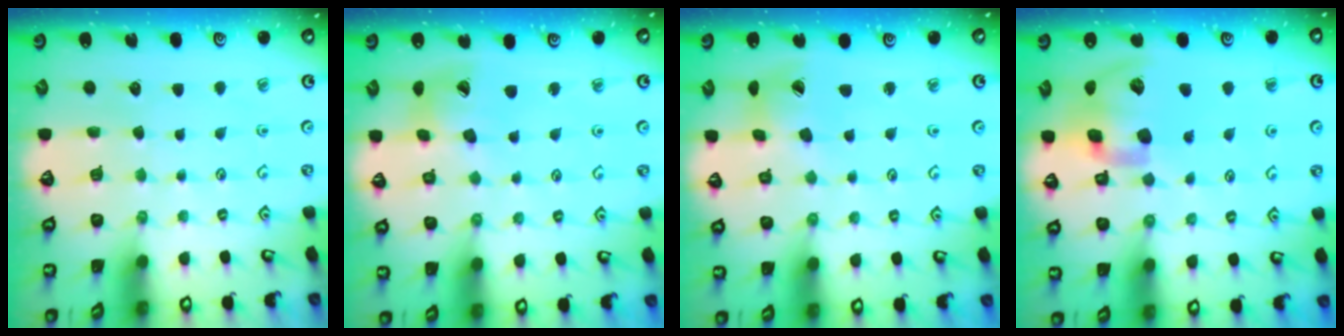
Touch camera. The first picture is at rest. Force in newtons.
{"total": 13.2, "press": 13.2, "slide": 1.5}
{"total": 7.4, "press": 7.3, "slide": 1.0}
{"total": 17.3, "press": 17.0, "slide": 2.8}